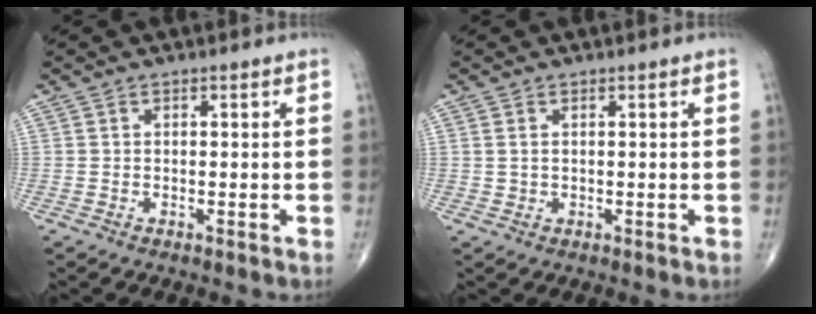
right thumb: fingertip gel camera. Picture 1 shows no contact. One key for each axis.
{"total": 1.1, "fx": 0.3, "fy": 0.7, "fz": 0.8, "tx": -0.019, "ty": 0.000, "tz": 0.011}